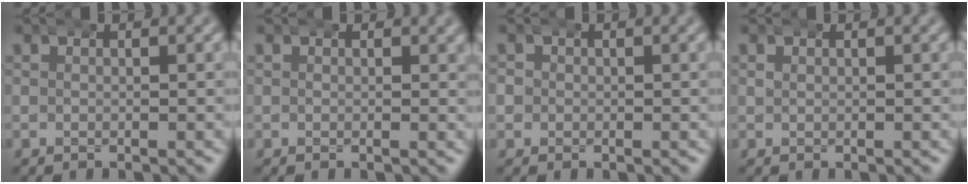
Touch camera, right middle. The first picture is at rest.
{"total": 0.6, "force": [0.5, 0.2, 0.2], "torque": [0.000, -0.001, 0.005]}
{"total": 1.1, "force": [-0.2, 1.0, 0.0], "torque": [-0.010, -0.001, -0.005]}
{"total": 0.8, "force": [0.4, -0.6, -0.4], "torque": [0.012, -0.002, 0.010]}